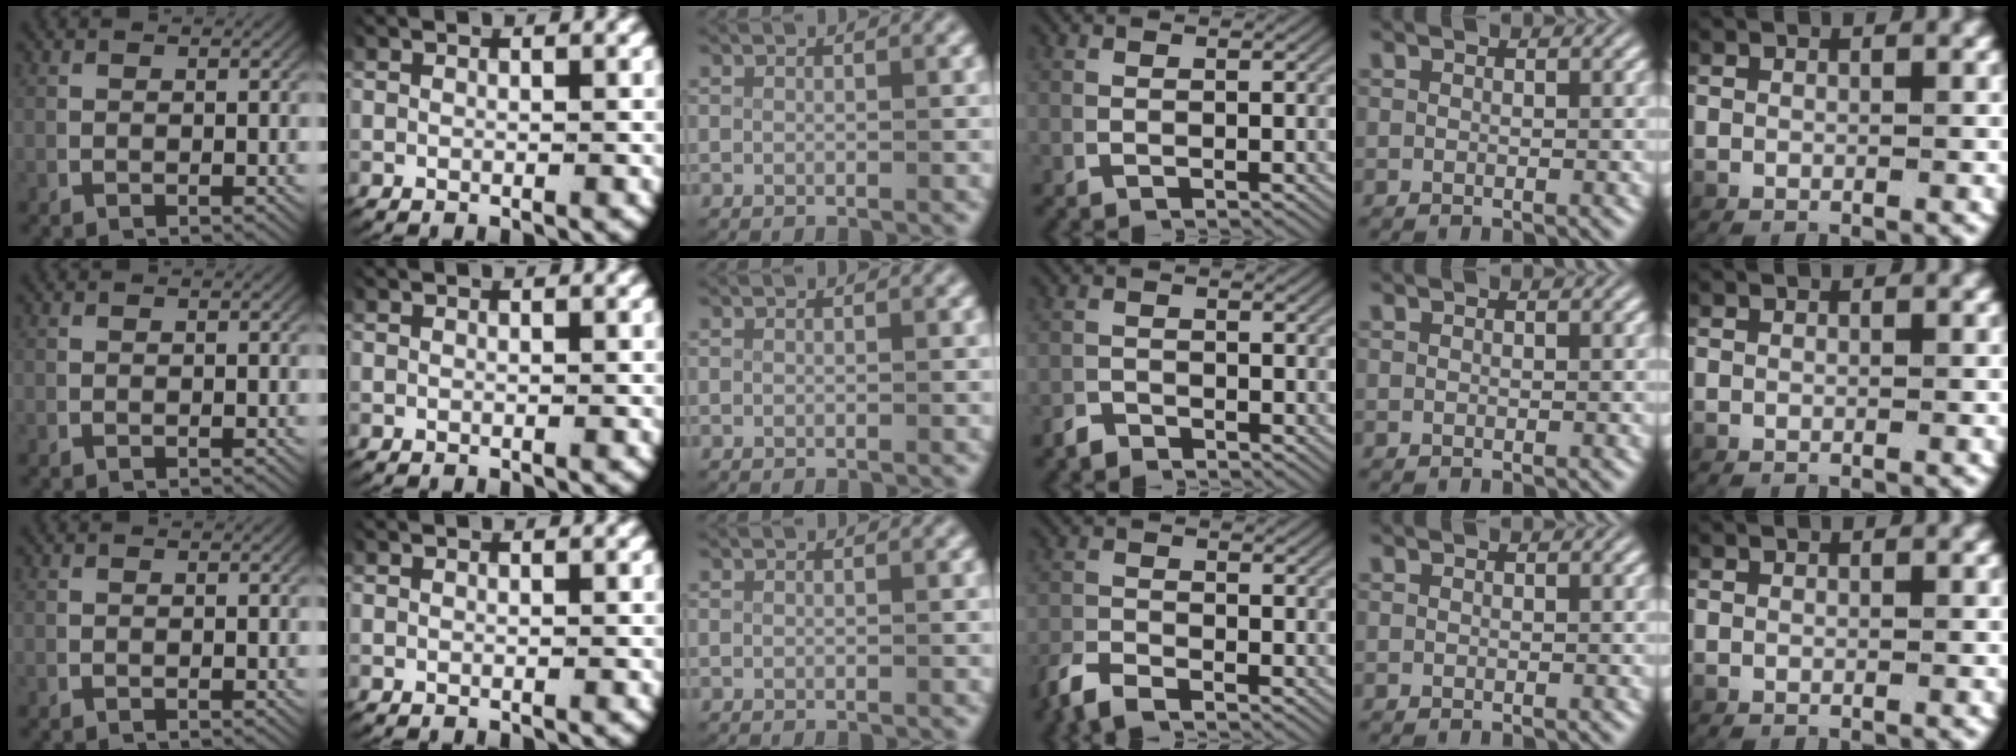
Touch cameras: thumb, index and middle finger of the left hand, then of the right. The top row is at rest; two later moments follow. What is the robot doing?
{"motion": "lift_and_place", "object": "paper"}